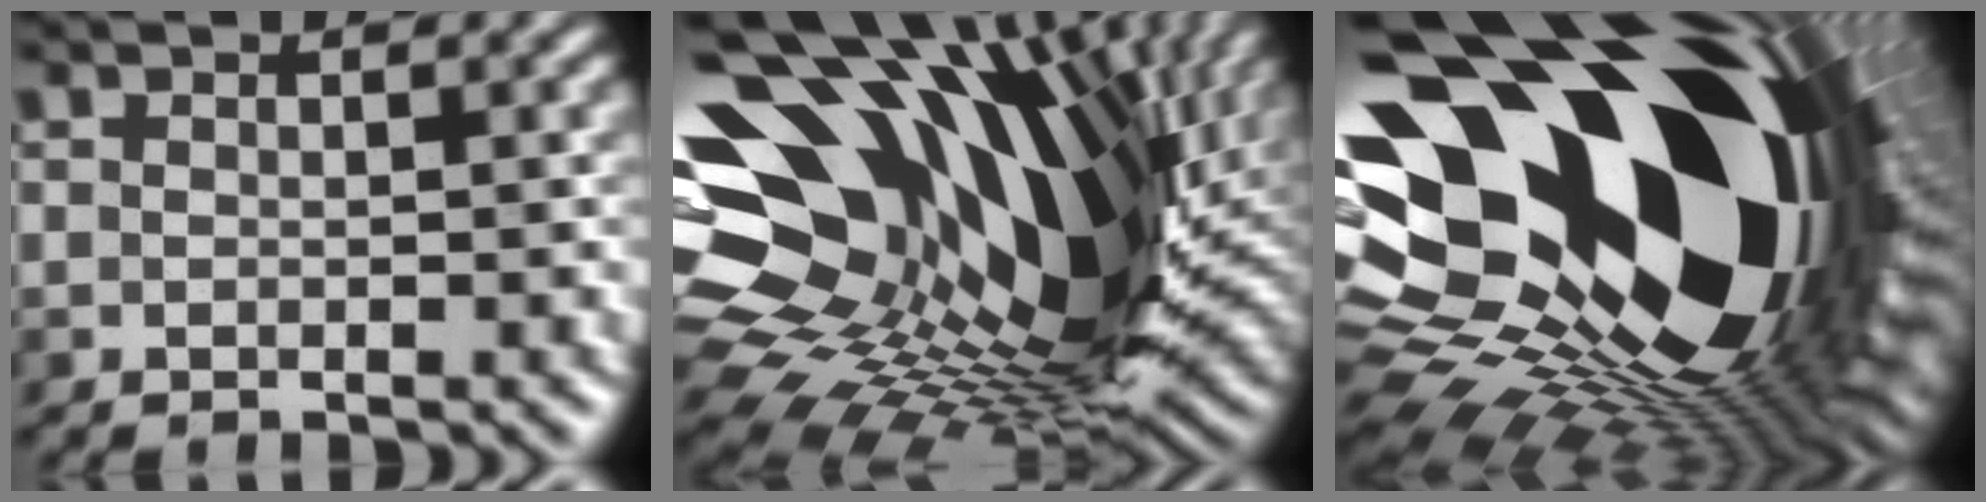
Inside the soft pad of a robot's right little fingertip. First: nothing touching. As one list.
[{"total": 18.6, "force": [1.5, 12.0, 14.1], "torque": [-0.252, 0.000, 0.038]}, {"total": 21.4, "force": [0.2, 12.1, 17.6], "torque": [-0.301, -0.027, -0.007]}]